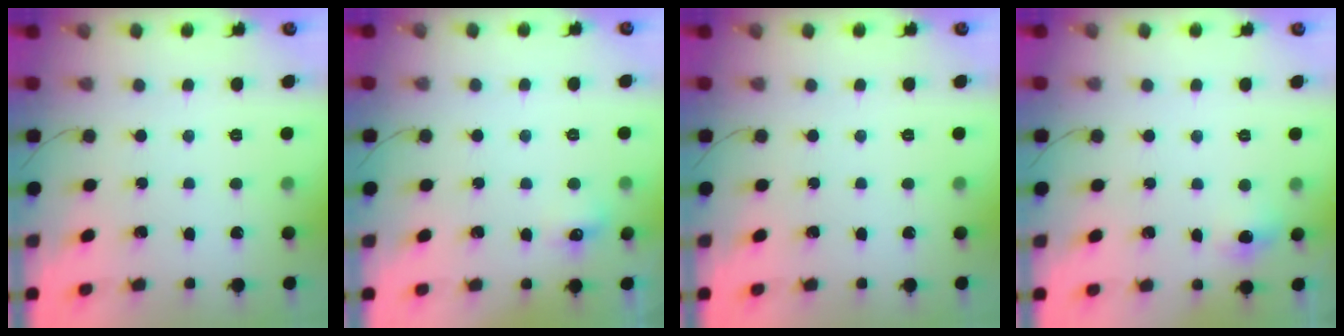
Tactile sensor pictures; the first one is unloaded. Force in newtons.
{"total": 5.6, "press": 5.4, "slide": 1.6}
{"total": 0.0}
{"total": 8.3, "press": 4.8, "slide": 6.8}